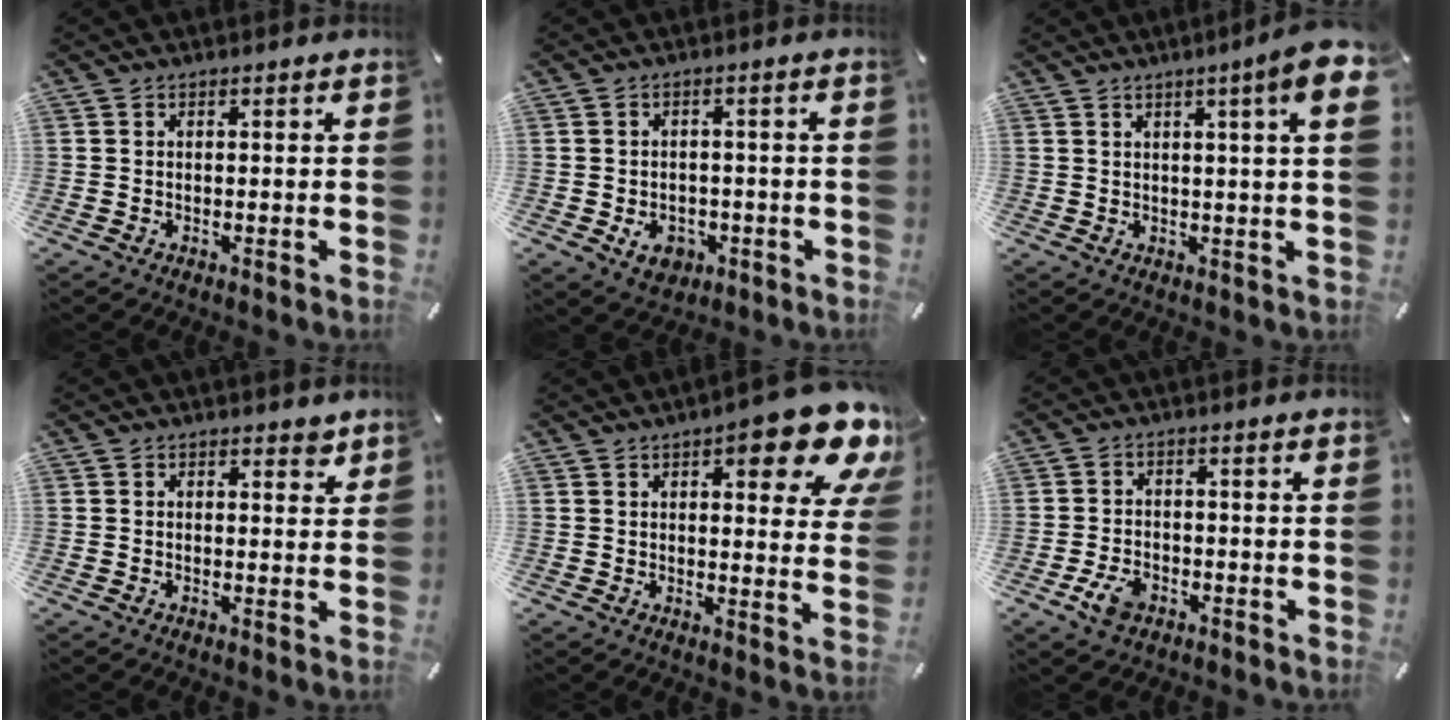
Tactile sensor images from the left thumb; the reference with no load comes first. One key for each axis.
{"total": 5.6, "fx": -2.1, "fy": 4.4, "fz": 2.7, "tx": -0.041, "ty": 0.003, "tz": -0.038}
{"total": 8.8, "fx": 3.8, "fy": 0.2, "fz": 7.9, "tx": -0.118, "ty": -0.015, "tz": 0.056}
{"total": 1.9, "fx": 1.4, "fy": 1.2, "fz": 0.7, "tx": 0.008, "ty": -0.007, "tz": 0.020}
{"total": 15.6, "fx": 9.0, "fy": 5.3, "fz": 11.5, "tx": -0.144, "ty": -0.055, "tz": 0.142}
{"total": 4.8, "fx": -2.5, "fy": 3.1, "fz": 2.6, "tx": -0.067, "ty": 0.006, "tz": -0.051}